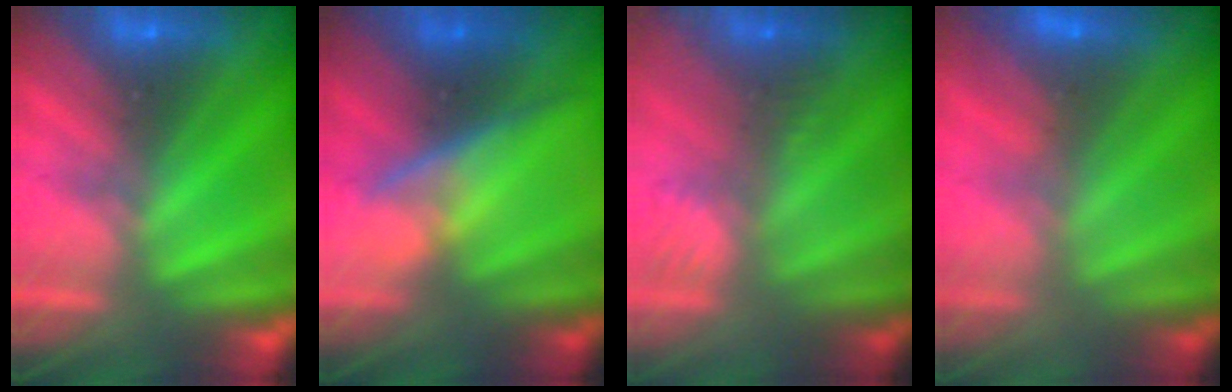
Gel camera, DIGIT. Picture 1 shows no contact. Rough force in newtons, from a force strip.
{"total": 2.8}
{"total": 2.4}
{"total": 2.8}